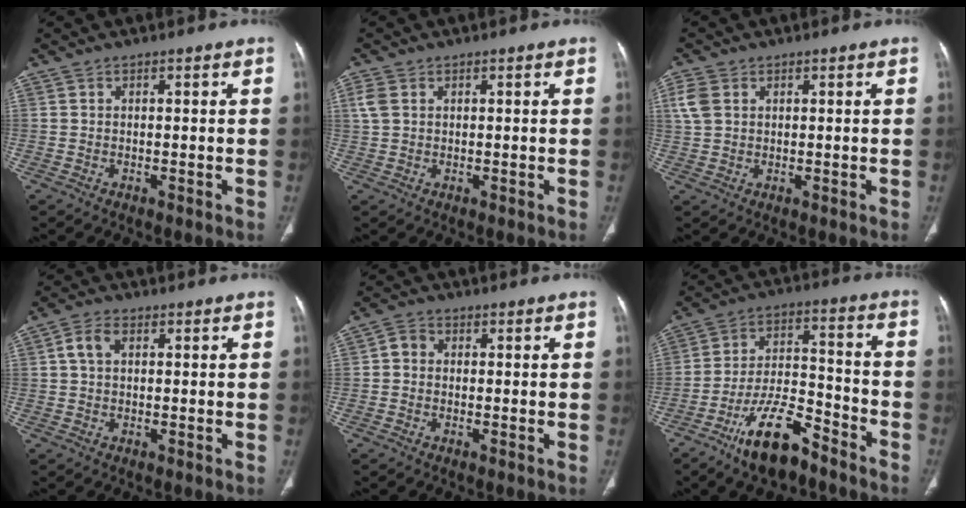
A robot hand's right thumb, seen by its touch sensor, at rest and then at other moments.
{"total": 2.8, "force": [1.0, 2.0, 1.6], "torque": [-0.043, 0.009, 0.023]}
{"total": 4.2, "force": [1.5, 3.1, 2.4], "torque": [-0.058, 0.008, 0.032]}
{"total": 3.6, "force": [0.9, 2.3, 2.6], "torque": [-0.057, 0.011, 0.017]}
{"total": 2.5, "force": [0.0, 2.2, 1.3], "torque": [-0.015, 0.009, -0.007]}
{"total": 13.8, "force": [-9.4, 5.1, 8.7], "torque": [-0.148, 0.066, -0.172]}